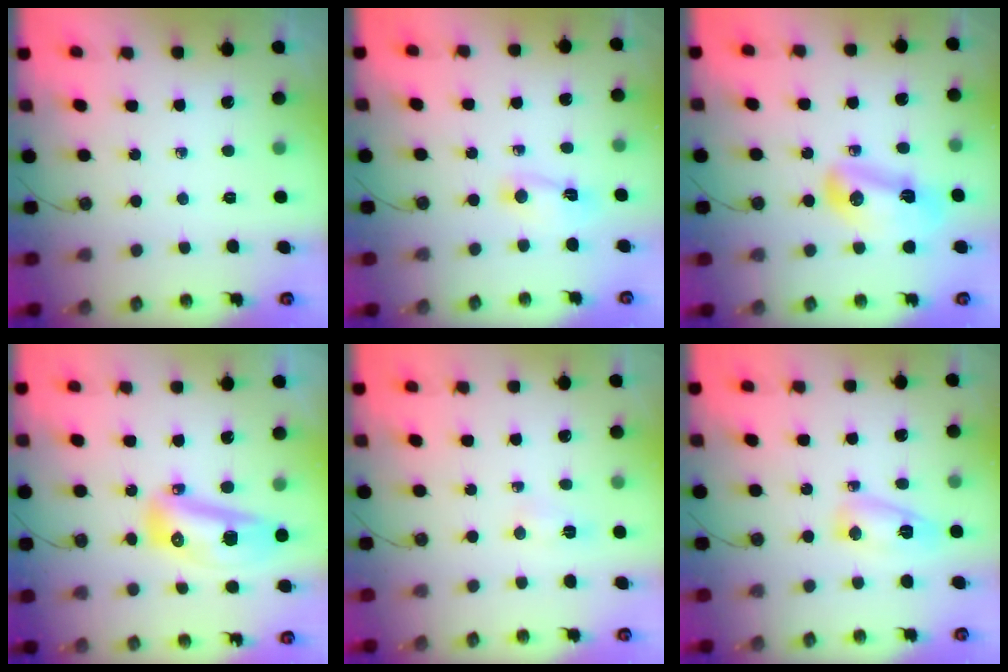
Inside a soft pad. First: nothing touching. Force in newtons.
{"total": 2.3, "press": 2.3, "slide": 0.3}
{"total": 9.0, "press": 9.0, "slide": 1.2}
{"total": 13.1, "press": 13.0, "slide": 1.5}
{"total": 2.8, "press": 2.8, "slide": 0.2}
{"total": 6.6, "press": 6.5, "slide": 1.0}